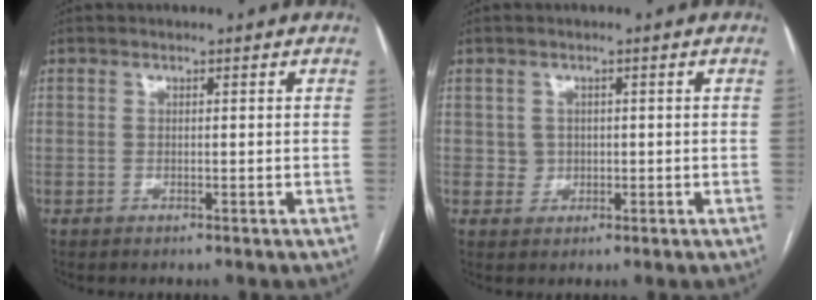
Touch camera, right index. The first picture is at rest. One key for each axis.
{"total": 1.9, "fx": 0.1, "fy": 1.8, "fz": 0.2, "tx": 0.000, "ty": 0.004, "tz": 0.005}